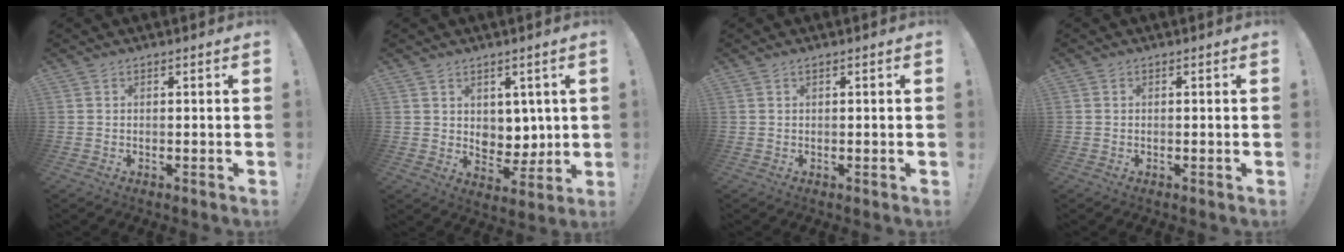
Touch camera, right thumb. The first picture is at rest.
{"total": 7.3, "force": [3.7, 6.0, 2.1], "torque": [-0.019, -0.035, 0.077]}
{"total": 0.6, "force": [0.1, 0.1, 0.5], "torque": [-0.004, -0.002, 0.000]}
{"total": 0.0}